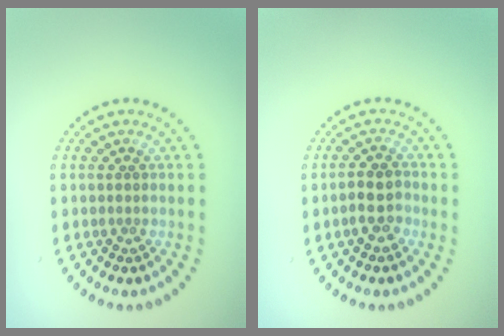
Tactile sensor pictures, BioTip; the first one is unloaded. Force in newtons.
{"total": 2.6, "press": 2.4, "slide": 0.9}